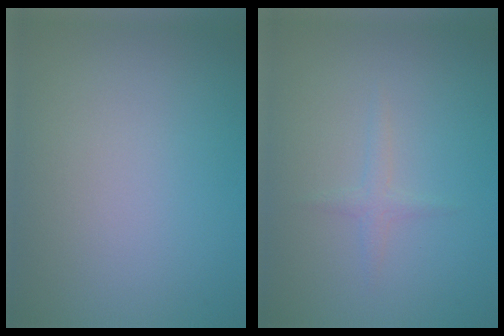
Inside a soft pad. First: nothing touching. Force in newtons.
{"total": 1.1, "press": 1.1, "slide": 0.1}